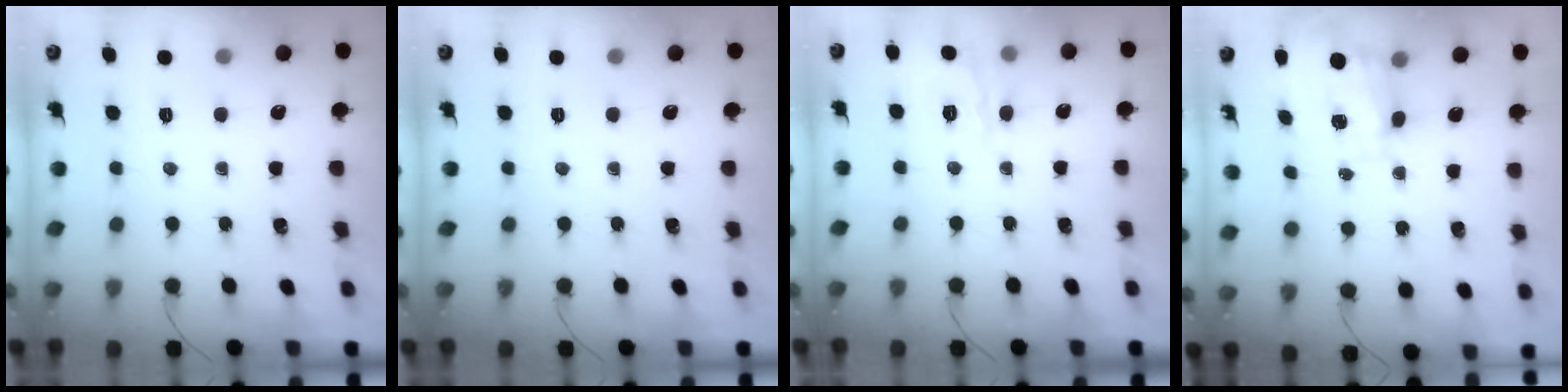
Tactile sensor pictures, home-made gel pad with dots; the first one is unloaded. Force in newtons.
{"total": 0.0}
{"total": 8.9, "press": 8.9, "slide": 0.6}
{"total": 3.4, "press": 3.2, "slide": 1.1}